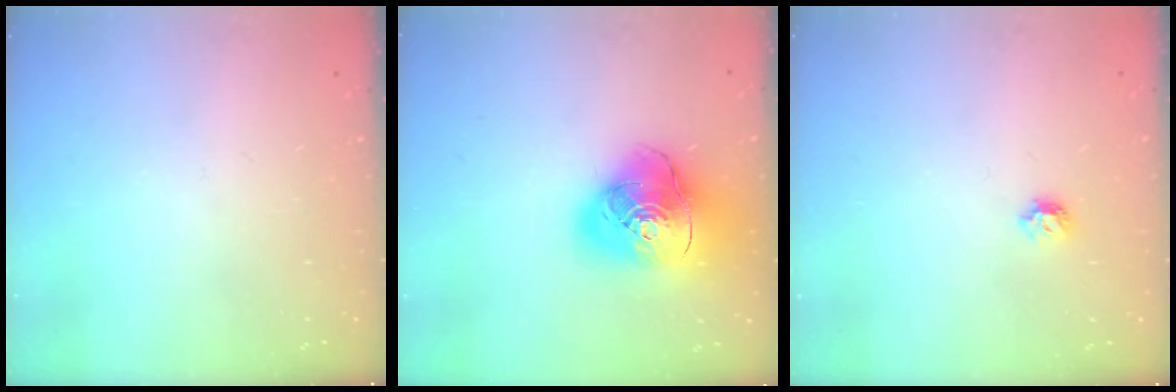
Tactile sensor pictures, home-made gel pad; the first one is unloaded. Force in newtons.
{"total": 19.4, "press": 19.2, "slide": 2.5}
{"total": 5.9, "press": 5.8, "slide": 0.9}